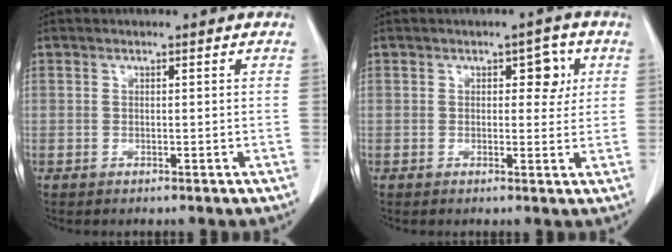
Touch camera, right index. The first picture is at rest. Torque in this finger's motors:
{"motor_torque": [0.06, 0.08, 0.01, 0.00]}